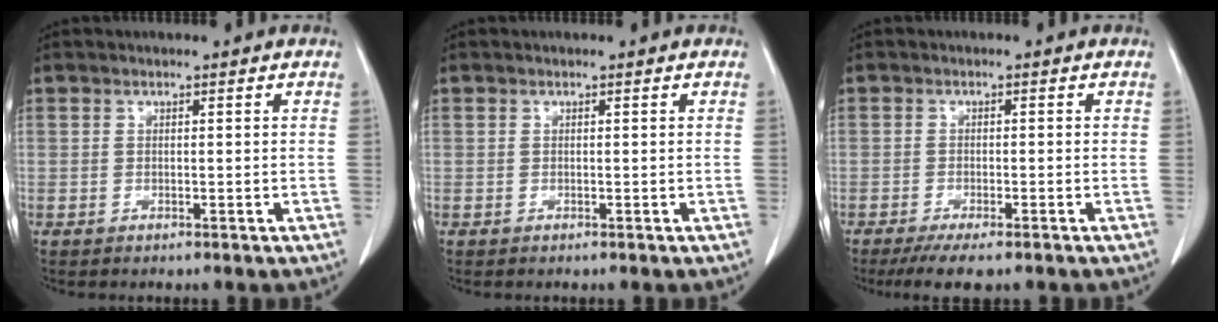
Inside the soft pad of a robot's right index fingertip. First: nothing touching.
{"total": 0.0}
{"total": 4.9, "force": [-3.6, 1.0, 3.1], "torque": [-0.050, -0.010, -0.058]}